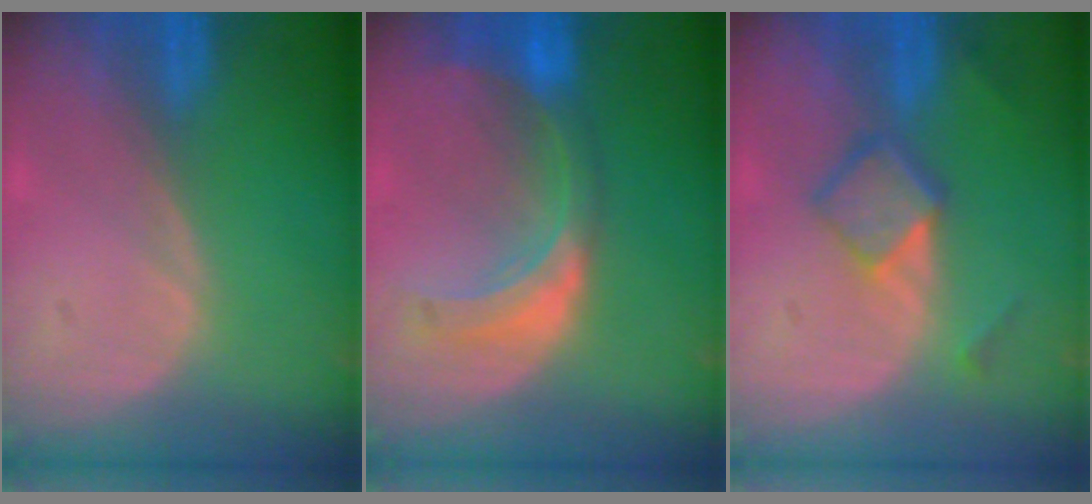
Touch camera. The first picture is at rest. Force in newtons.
{"total": 8.0, "press": 7.1, "slide": 3.8}
{"total": 5.2, "press": 4.6, "slide": 2.4}